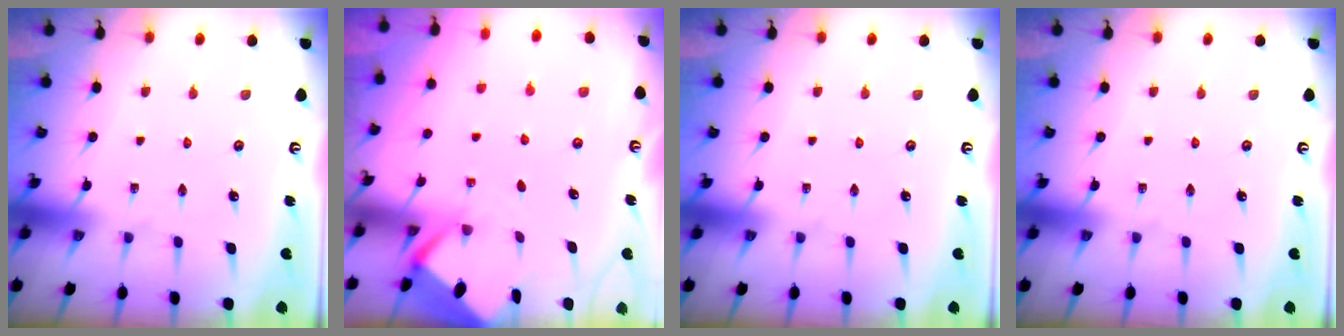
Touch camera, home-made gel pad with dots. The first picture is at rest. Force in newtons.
{"total": 2.3, "press": 2.3, "slide": 0.1}
{"total": 0.0}
{"total": 0.0}